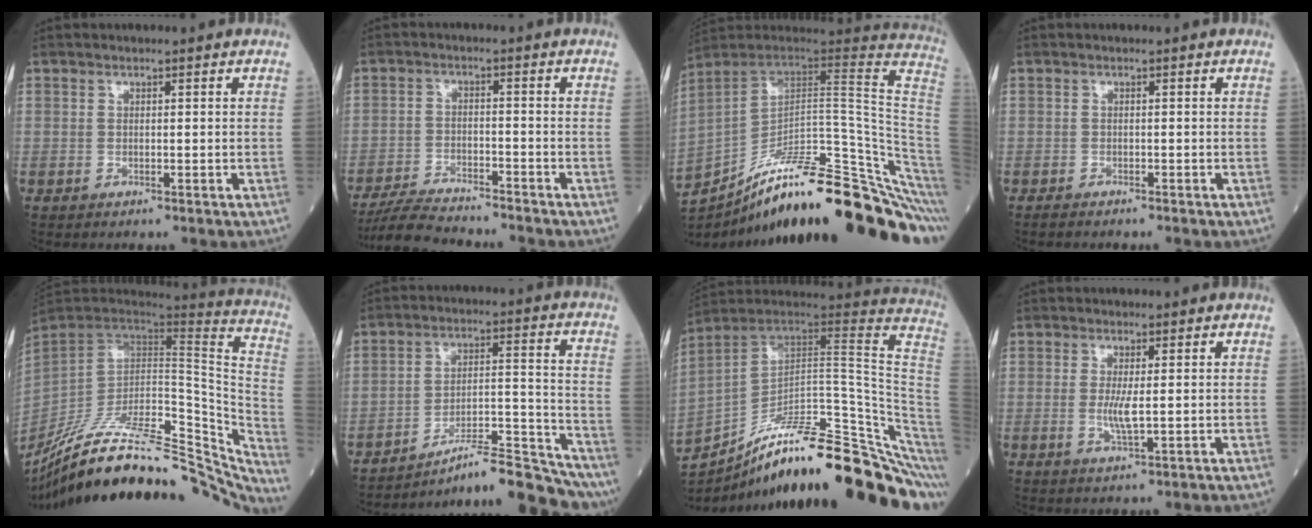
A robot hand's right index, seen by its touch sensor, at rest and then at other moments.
{"total": 9.1, "force": [-8.6, 0.5, 3.1], "torque": [-0.053, -0.016, -0.148]}
{"total": 32.1, "force": [-23.2, 3.3, 22.0], "torque": [-0.232, -0.005, -0.333]}
{"total": 1.7, "force": [-1.5, 0.2, 0.7], "torque": [-0.016, -0.003, -0.020]}
{"total": 34.8, "force": [-28.5, 9.4, 17.5], "torque": [-0.231, -0.018, -0.405]}
{"total": 13.7, "force": [-12.9, 0.3, 4.5], "torque": [-0.053, 0.039, -0.203]}
{"total": 29.1, "force": [-19.5, 4.1, 21.2], "torque": [-0.213, 0.021, -0.292]}
{"total": 3.0, "force": [0.0, 0.3, 3.0], "torque": [-0.066, -0.007, 0.002]}